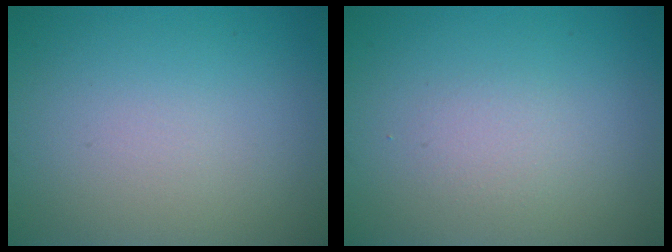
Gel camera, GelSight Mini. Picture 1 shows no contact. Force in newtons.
{"total": 1.2, "press": 1.2, "slide": 0.0}